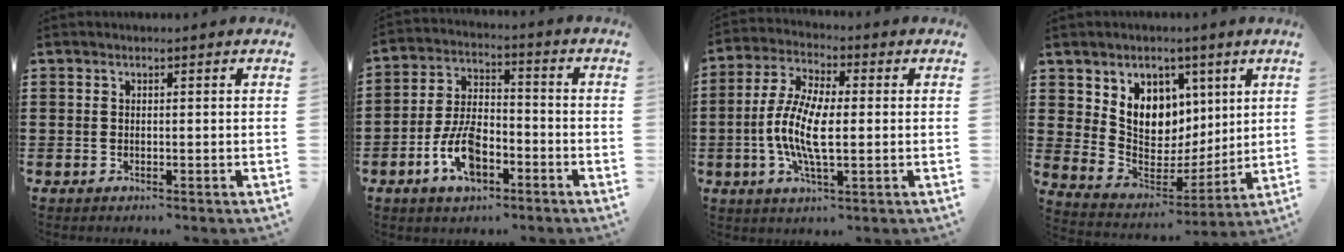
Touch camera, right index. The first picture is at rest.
{"total": 8.6, "force": [-3.8, 4.3, 6.4], "torque": [-0.144, 0.000, -0.072]}
{"total": 9.3, "force": [-1.0, 3.0, 8.8], "torque": [-0.189, -0.010, -0.020]}
{"total": 8.3, "force": [4.6, 6.7, 1.9], "torque": [-0.062, -0.043, 0.088]}